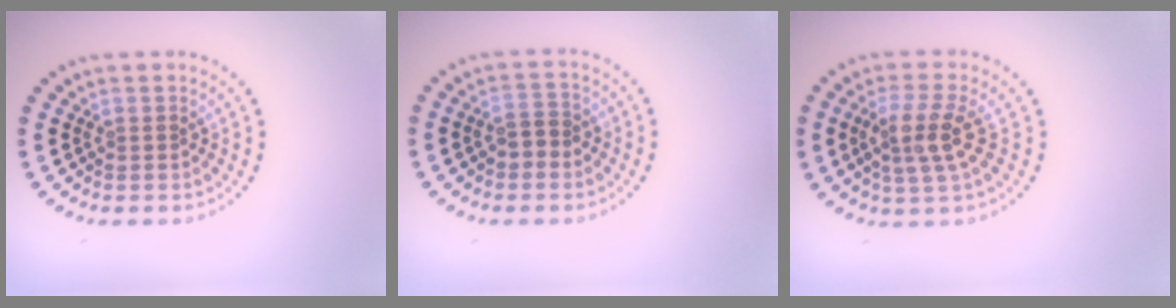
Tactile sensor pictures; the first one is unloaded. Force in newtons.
{"total": 1.9, "press": 1.8, "slide": 0.5}
{"total": 3.3, "press": 2.8, "slide": 1.8}